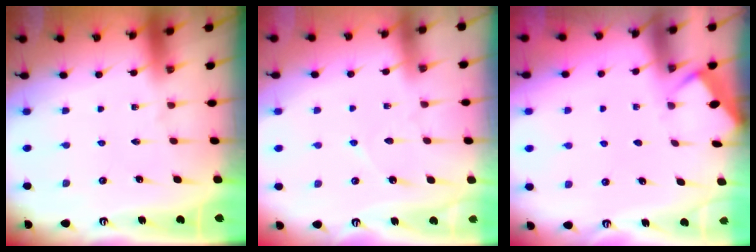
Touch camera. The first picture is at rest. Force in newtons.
{"total": 3.7, "press": 3.7, "slide": 0.4}
{"total": 2.5, "press": 2.5, "slide": 0.4}